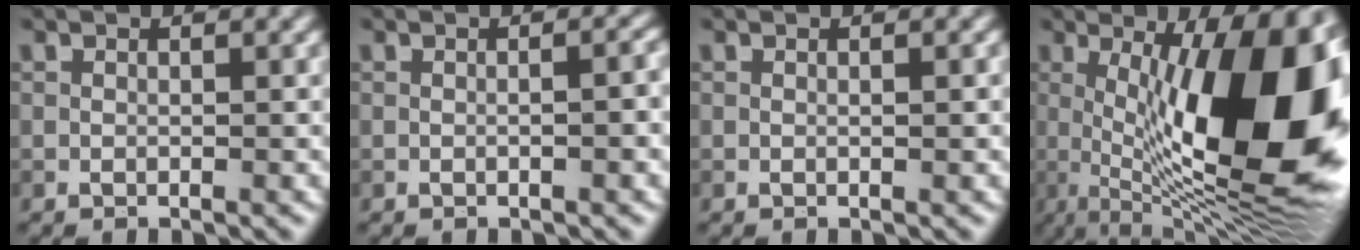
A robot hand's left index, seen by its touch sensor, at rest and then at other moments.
{"total": 2.4, "force": [-0.1, 1.0, 2.2], "torque": [-0.004, 0.006, -0.009]}
{"total": 0.5, "force": [0.0, 0.1, 0.5], "torque": [-0.008, 0.000, 0.001]}
{"total": 17.0, "force": [1.1, 6.0, 15.9], "torque": [-0.208, 0.011, 0.012]}